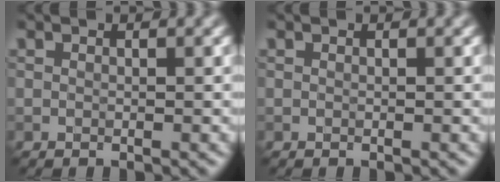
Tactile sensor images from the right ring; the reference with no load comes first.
{"total": 0.0}